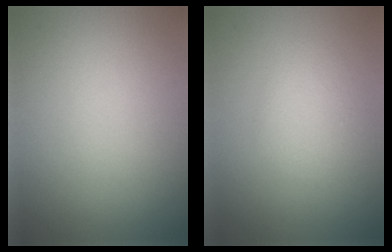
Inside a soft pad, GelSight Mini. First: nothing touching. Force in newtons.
{"total": 1.9, "press": 1.9, "slide": 0.0}